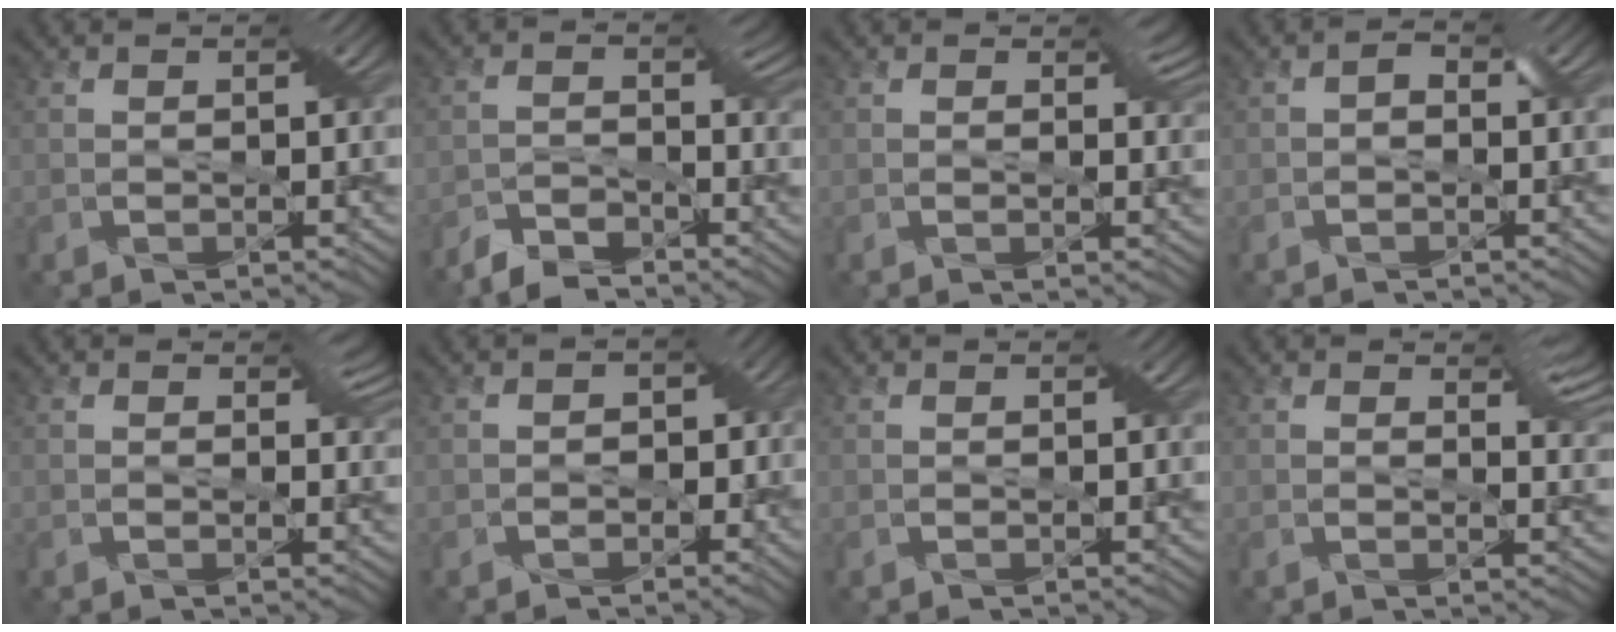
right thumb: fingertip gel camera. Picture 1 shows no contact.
{"total": 4.1, "force": [-3.7, 1.0, 1.3], "torque": [-0.038, -0.005, -0.076]}
{"total": 0.9, "force": [0.8, 0.3, 0.2], "torque": [-0.004, 0.006, 0.008]}
{"total": 0.9, "force": [-0.6, 0.3, 0.5], "torque": [-0.026, -0.001, -0.014]}
{"total": 1.1, "force": [0.9, 0.6, 0.3], "torque": [-0.004, 0.007, 0.004]}
{"total": 3.5, "force": [-1.1, 3.0, 1.4], "torque": [-0.012, 0.000, -0.022]}
{"total": 0.0}
{"total": 2.8, "force": [1.8, 1.0, 1.9], "torque": [-0.035, -0.004, 0.025]}